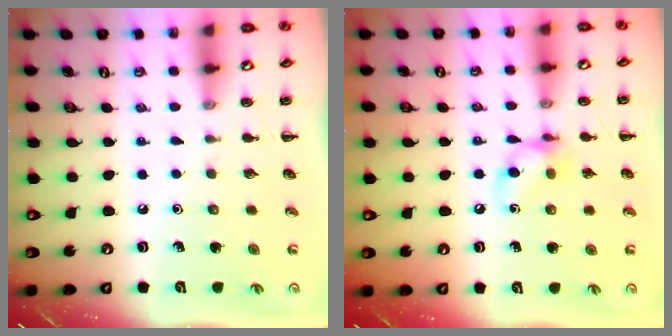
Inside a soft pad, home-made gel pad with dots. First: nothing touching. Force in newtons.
{"total": 9.1, "press": 9.0, "slide": 1.3}